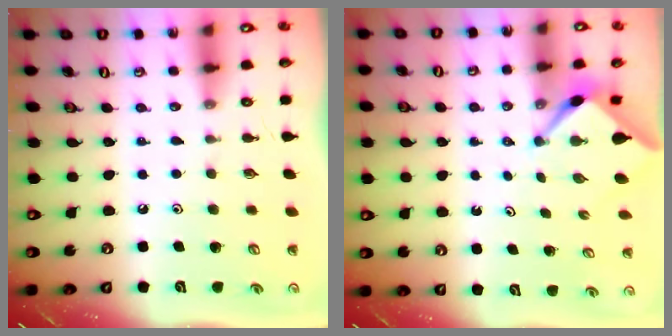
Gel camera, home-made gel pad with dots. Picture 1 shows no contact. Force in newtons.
{"total": 2.6, "press": 2.5, "slide": 0.4}